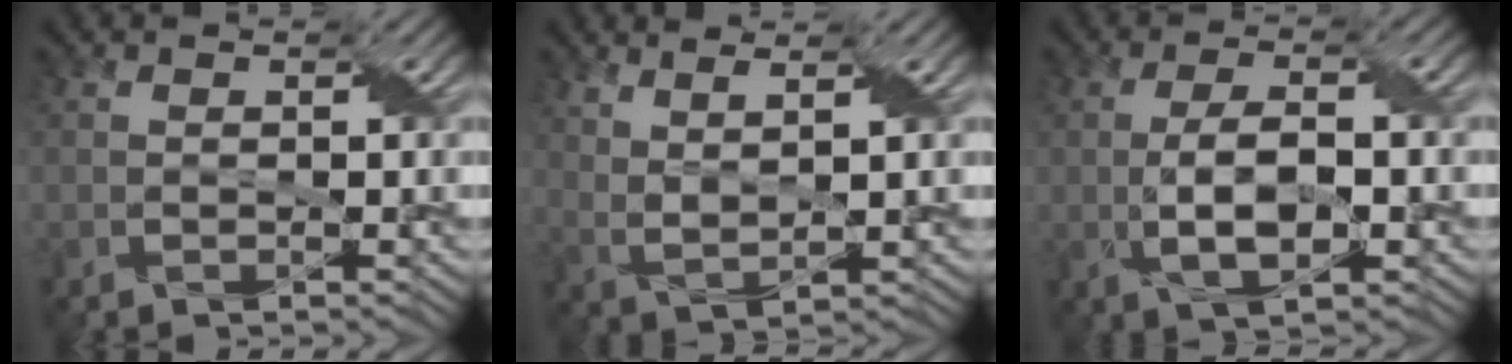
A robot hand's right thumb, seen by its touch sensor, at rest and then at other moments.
{"total": 4.0, "force": [3.0, 0.8, 2.6], "torque": [-0.057, -0.003, 0.058]}
{"total": 6.4, "force": [-1.3, 2.6, 5.7], "torque": [-0.116, 0.004, -0.024]}